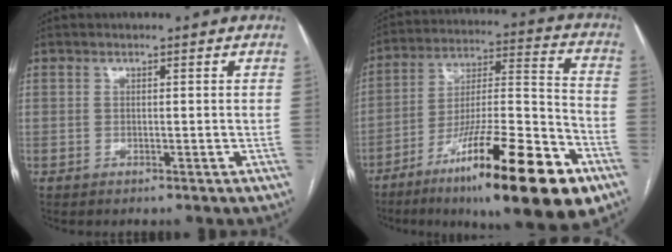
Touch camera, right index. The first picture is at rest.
{"total": 27.9, "force": [-15.1, 3.3, 23.2], "torque": [-0.327, -0.023, -0.244]}